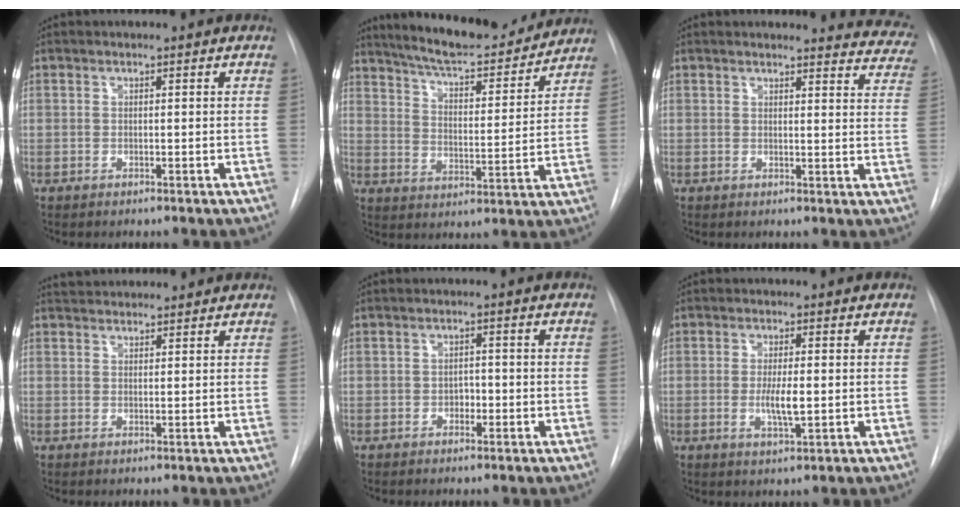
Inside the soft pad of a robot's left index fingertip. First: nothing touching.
{"total": 17.9, "force": [16.1, 3.2, 7.0], "torque": [-0.105, -0.007, 0.233]}
{"total": 13.1, "force": [12.8, 2.4, 1.9], "torque": [0.018, -0.070, 0.100]}
{"total": 5.4, "force": [5.2, 0.9, 0.9], "torque": [-0.015, 0.038, 0.077]}
{"total": 1.6, "force": [-0.6, 1.1, 1.0], "torque": [-0.010, 0.006, -0.010]}
{"total": 3.9, "force": [-0.4, 0.7, 3.8], "torque": [-0.072, -0.005, -0.005]}